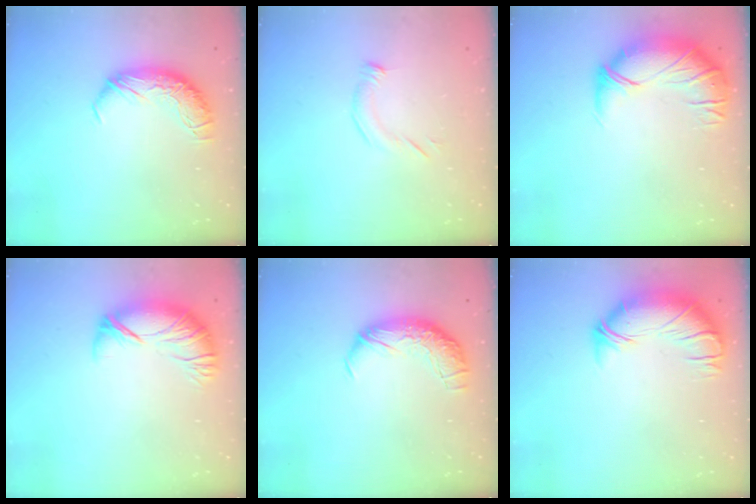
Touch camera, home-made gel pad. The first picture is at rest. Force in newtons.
{"total": 5.9, "press": 5.9, "slide": 0.2}
{"total": 2.7, "press": 1.3, "slide": 2.4}
{"total": 2.5, "press": 1.6, "slide": 1.9}
{"total": 2.3, "press": 0.9, "slide": 2.1}
{"total": 2.7, "press": 1.6, "slide": 2.2}